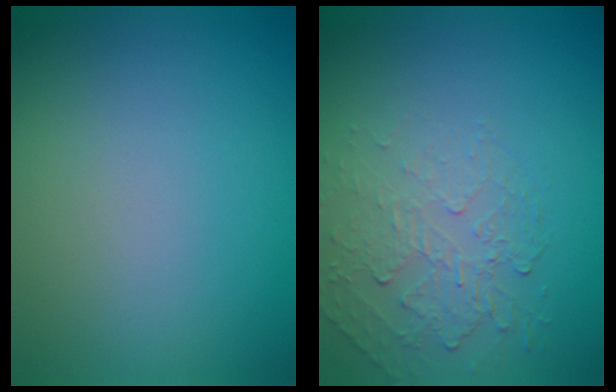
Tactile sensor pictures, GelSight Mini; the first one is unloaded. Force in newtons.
{"total": 2.2, "press": 1.1, "slide": 1.9}